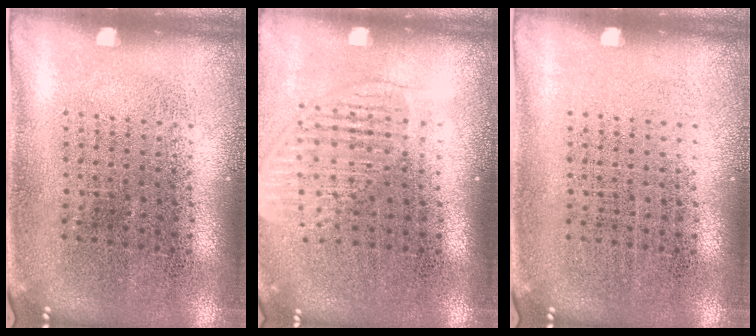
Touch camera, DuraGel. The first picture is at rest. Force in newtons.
{"total": 1.6, "press": 1.5, "slide": 0.8}
{"total": 0.0}